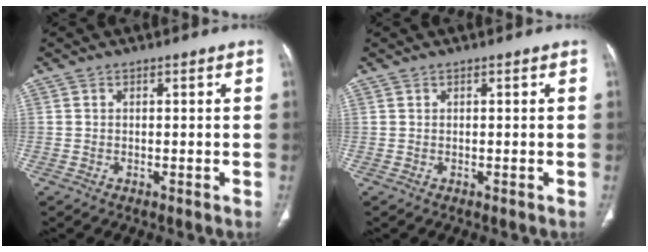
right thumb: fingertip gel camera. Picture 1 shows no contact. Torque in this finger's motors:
{"motor_torque": [0.02, -0.01, -0.20, 0.11, 0.00]}